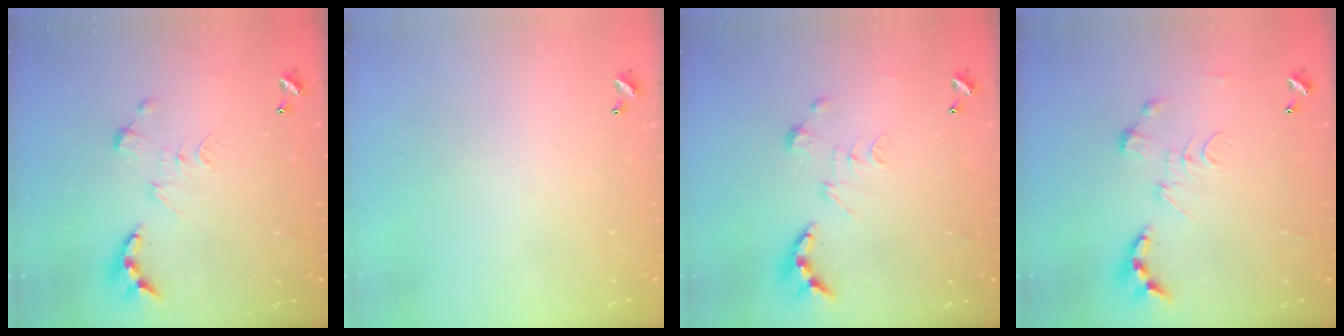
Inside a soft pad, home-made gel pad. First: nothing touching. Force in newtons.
{"total": 0.0}
{"total": 0.8, "press": 0.8, "slide": 0.3}
{"total": 0.0}